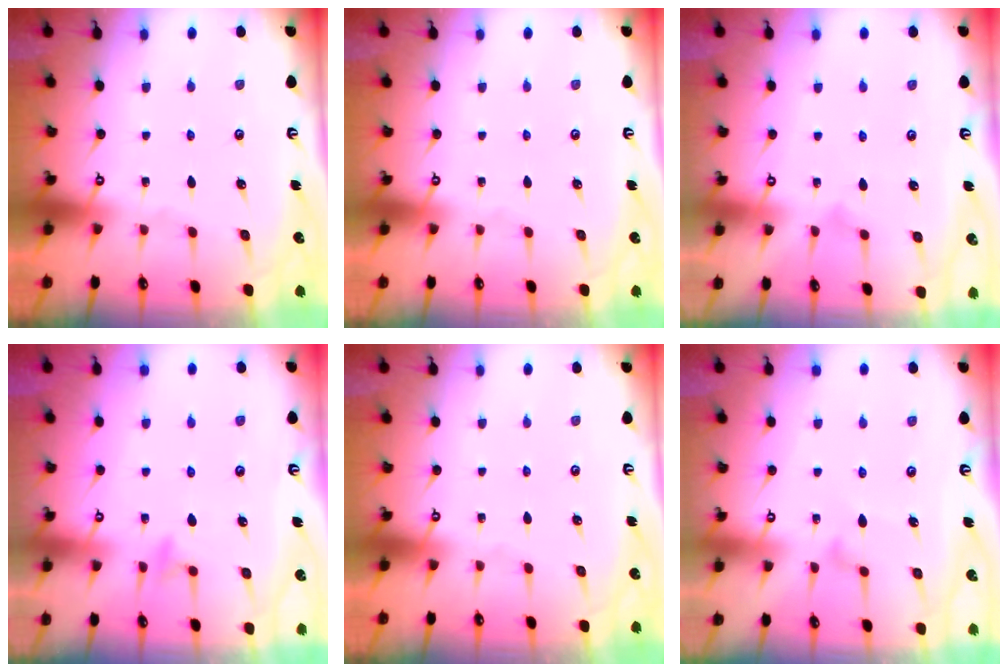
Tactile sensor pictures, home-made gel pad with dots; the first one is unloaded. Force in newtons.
{"total": 0.0}
{"total": 3.7, "press": 3.7, "slide": 0.3}
{"total": 5.4, "press": 5.4, "slide": 0.7}
{"total": 0.0}
{"total": 9.8, "press": 9.8, "slide": 0.6}